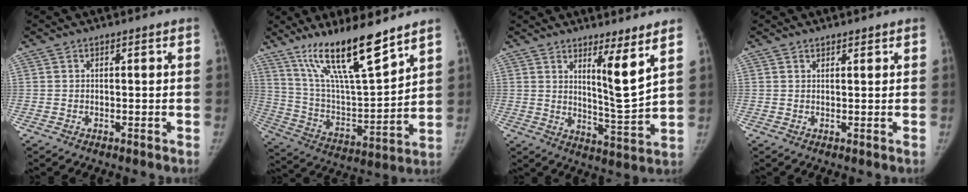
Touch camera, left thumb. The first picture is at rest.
{"total": 18.9, "force": [13.5, 3.2, 12.8], "torque": [-0.202, -0.075, 0.249]}
{"total": 8.0, "force": [4.6, 0.0, 6.6], "torque": [-0.106, -0.056, 0.079]}
{"total": 1.2, "force": [1.0, 0.5, 0.4], "torque": [0.001, -0.005, 0.014]}